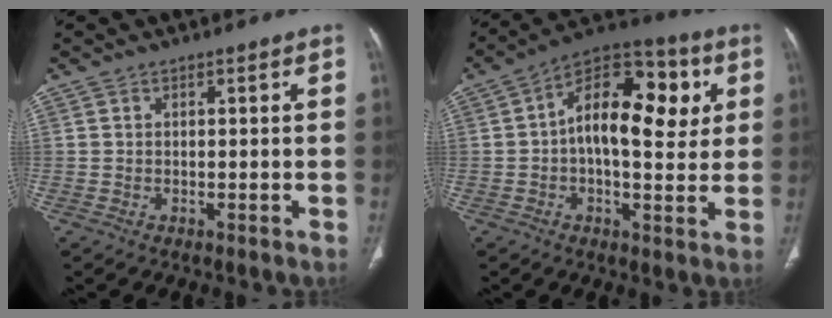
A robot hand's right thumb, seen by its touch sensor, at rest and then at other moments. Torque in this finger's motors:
{"motor_torque": [0.12, 0.57, 0.68, -0.51, 0.20]}